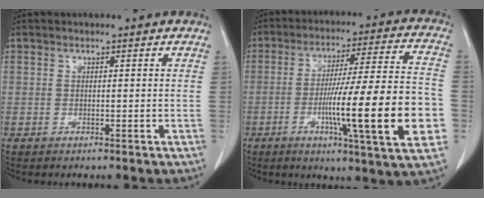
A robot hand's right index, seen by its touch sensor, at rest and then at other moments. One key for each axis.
{"total": 20.9, "fx": -5.1, "fy": 0.6, "fz": 20.2, "tx": -0.277, "ty": -0.004, "tz": -0.075}